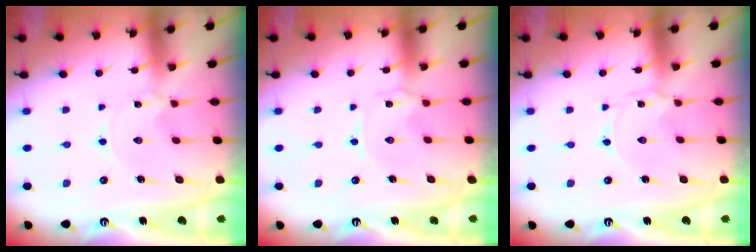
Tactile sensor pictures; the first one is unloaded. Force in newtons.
{"total": 0.7, "press": 0.6, "slide": 0.3}
{"total": 1.0, "press": 1.0, "slide": 0.2}